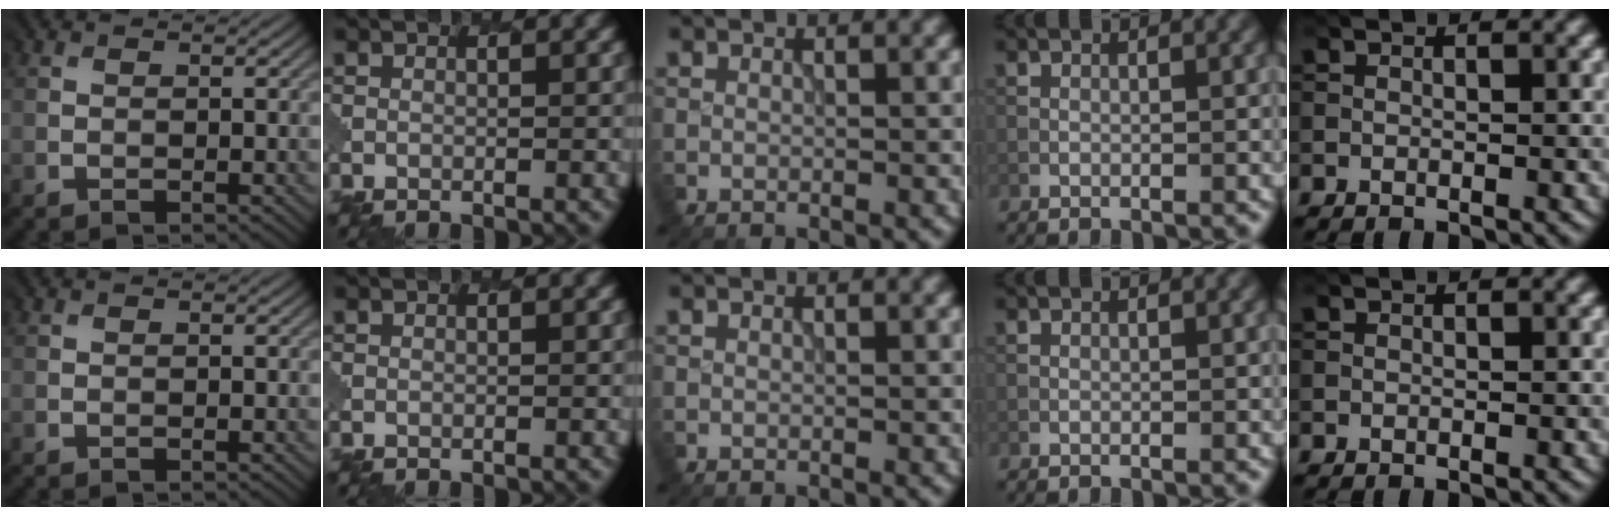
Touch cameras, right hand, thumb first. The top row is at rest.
{}